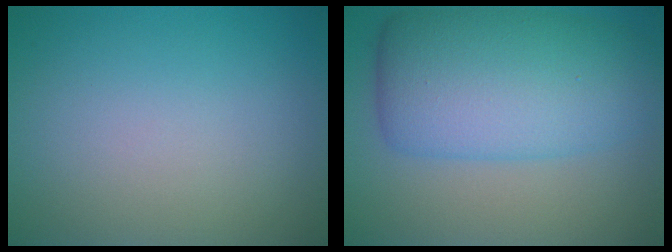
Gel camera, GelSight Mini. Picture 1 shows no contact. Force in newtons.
{"total": 9.3, "press": 9.3, "slide": 0.1}